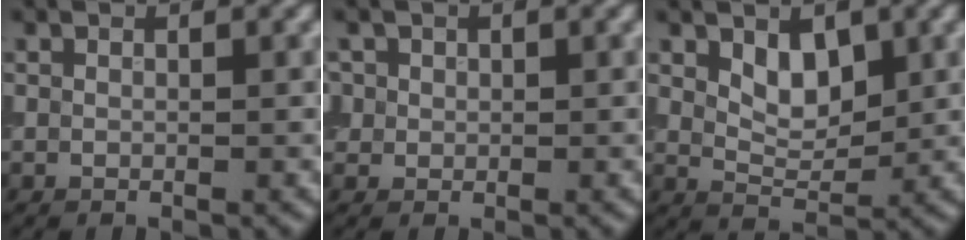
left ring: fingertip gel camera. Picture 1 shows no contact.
{"total": 2.1, "force": [0.9, 1.8, 0.7], "torque": [-0.013, 0.005, 0.020]}
{"total": 3.0, "force": [1.3, 1.8, 2.1], "torque": [-0.035, -0.006, 0.026]}